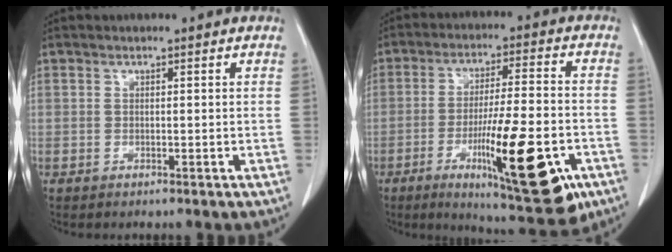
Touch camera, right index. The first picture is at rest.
{"total": 18.7, "force": [-7.5, 2.7, 16.9], "torque": [-0.247, -0.021, -0.105]}